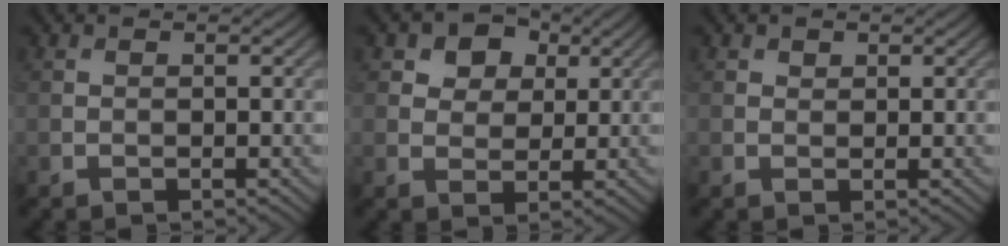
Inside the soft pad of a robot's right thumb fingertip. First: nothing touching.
{"total": 6.4, "force": [3.1, 4.6, 3.0], "torque": [-0.074, -0.003, 0.050]}
{"total": 0.8, "force": [0.6, 0.6, 0.1], "torque": [0.000, -0.004, 0.011]}